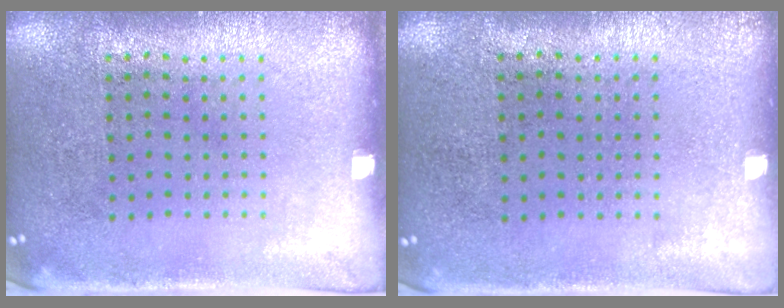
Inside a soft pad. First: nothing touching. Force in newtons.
{"total": 0.0}